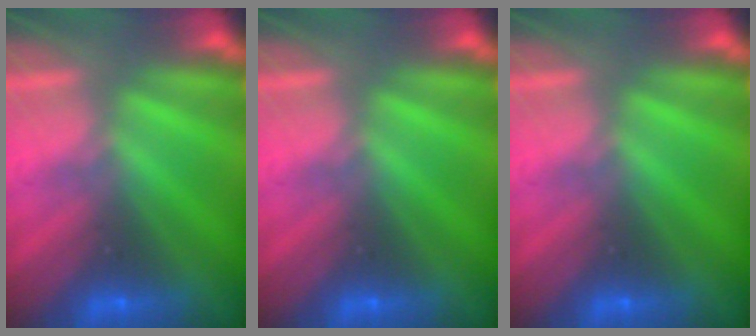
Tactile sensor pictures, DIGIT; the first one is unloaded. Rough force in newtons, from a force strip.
{"total": 0.0}
{"total": 0.0}